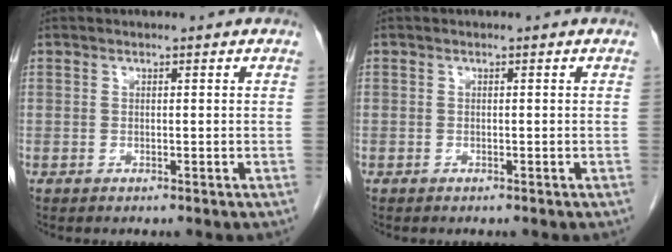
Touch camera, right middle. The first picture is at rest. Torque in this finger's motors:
{"motor_torque": [1.22, -0.92, -0.01, -0.21]}